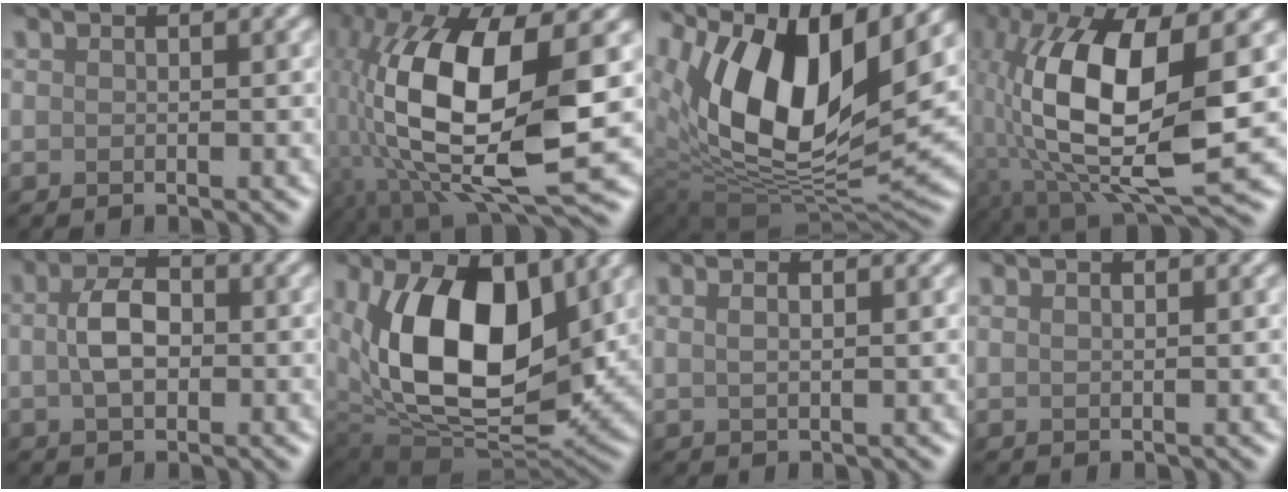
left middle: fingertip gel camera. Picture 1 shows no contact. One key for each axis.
{"total": 14.0, "fx": -0.4, "fy": 5.3, "fz": 13.0, "tx": -0.254, "ty": -0.004, "tz": -0.016}
{"total": 12.7, "fx": 6.5, "fy": 5.3, "fz": 9.5, "tx": -0.181, "ty": -0.001, "tz": 0.118}
{"total": 12.5, "fx": -0.6, "fy": 4.4, "fz": 11.7, "tx": -0.243, "ty": 0.000, "tz": -0.020}
{"total": 2.9, "fx": 0.5, "fy": 1.7, "fz": 2.3, "tx": -0.050, "ty": 0.008, "tz": 0.000}
{"total": 12.1, "fx": 3.1, "fy": 7.1, "fz": 9.3, "tx": -0.163, "ty": -0.022, "tz": 0.056}
{"total": 1.6, "fx": 1.4, "fy": 0.5, "fz": 0.6, "tx": 0.001, "ty": 0.007, "tz": 0.009}
{"total": 0.8, "fx": 0.7, "fy": -0.1, "fz": -0.4, "tx": 0.005, "ty": -0.001, "tz": 0.012}